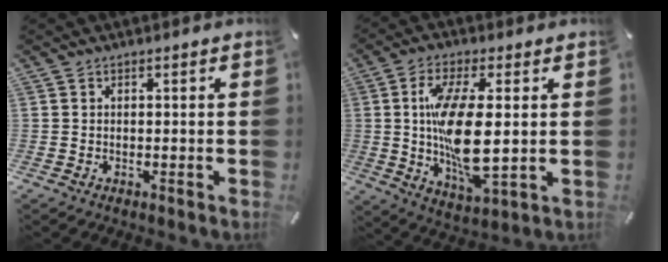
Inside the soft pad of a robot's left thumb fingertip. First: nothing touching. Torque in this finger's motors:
{"motor_torque": [2.42, 2.58, 1.93, 0.09, 0.51]}